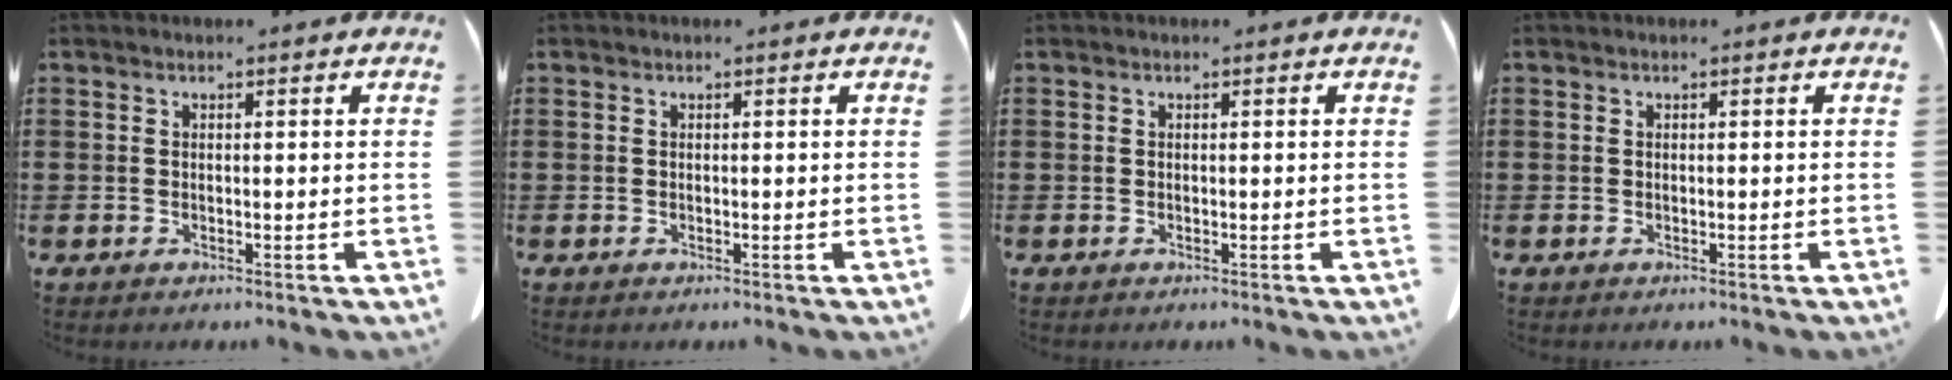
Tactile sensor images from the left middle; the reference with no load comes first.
{"total": 0.0}
{"total": 0.0}
{"total": 0.0}